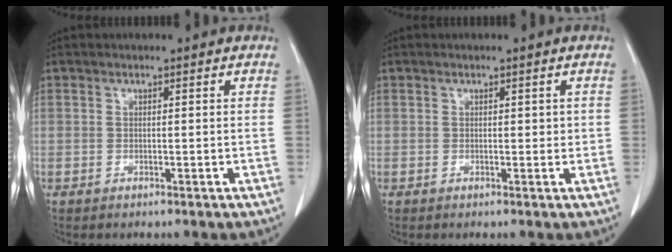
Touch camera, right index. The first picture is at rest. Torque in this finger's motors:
{"motor_torque": [-0.01, -0.04, -0.02, -0.01]}